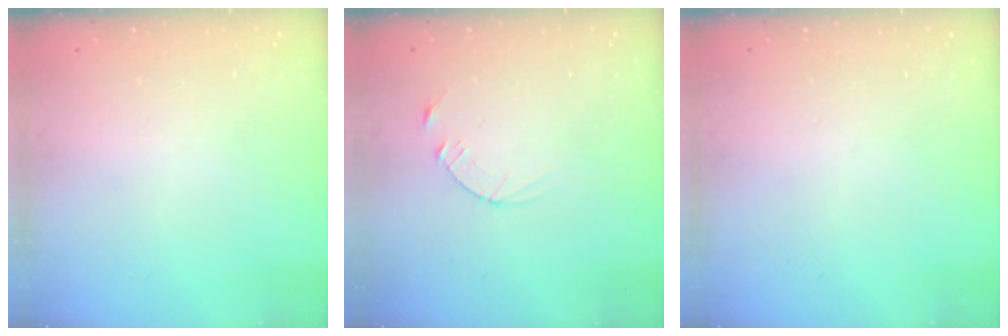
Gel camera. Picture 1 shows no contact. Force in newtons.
{"total": 2.5, "press": 2.5, "slide": 0.3}
{"total": 0.0}